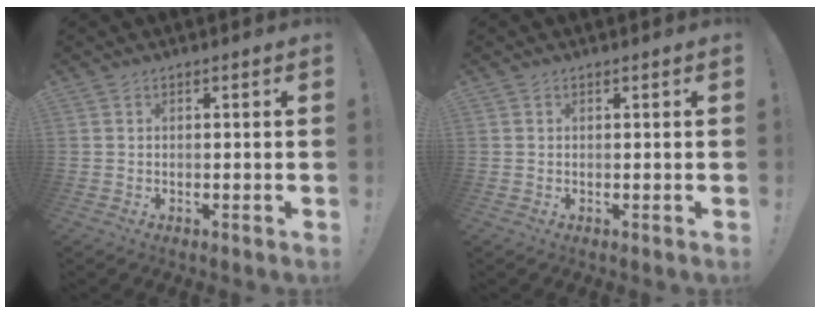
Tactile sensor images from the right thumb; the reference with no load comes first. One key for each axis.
{"total": 0.0}